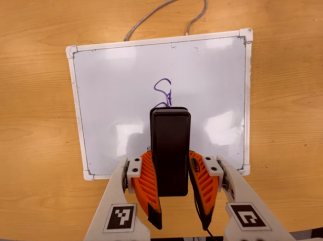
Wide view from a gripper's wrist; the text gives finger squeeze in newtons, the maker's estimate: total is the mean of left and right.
{"total": 8.3, "left": 6.6, "right": 10.1}